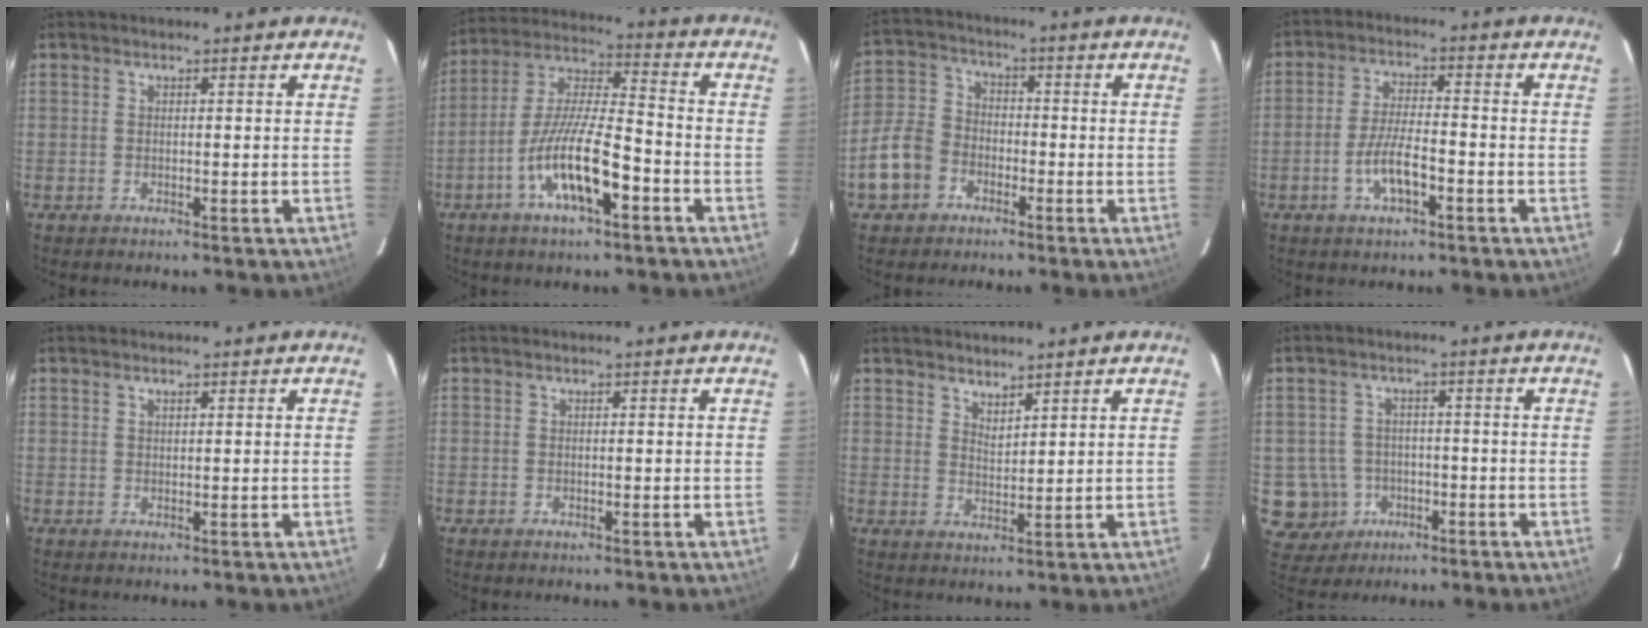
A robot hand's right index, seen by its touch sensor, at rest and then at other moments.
{"total": 13.3, "force": [-6.1, 3.1, 11.4], "torque": [-0.228, -0.006, -0.114]}
{"total": 9.3, "force": [-4.5, 7.3, 3.6], "torque": [-0.087, 0.028, -0.084]}
{"total": 6.6, "force": [-3.0, 1.7, 5.5], "torque": [-0.112, -0.001, -0.054]}
{"total": 0.7, "force": [0.6, 0.3, 0.3], "torque": [-0.005, 0.002, 0.010]}
{"total": 0.0}
{"total": 2.9, "force": [2.7, 0.7, 1.0], "torque": [-0.015, -0.001, 0.047]}
{"total": 7.6, "force": [-2.2, 7.2, 1.1], "torque": [-0.051, 0.021, -0.023]}